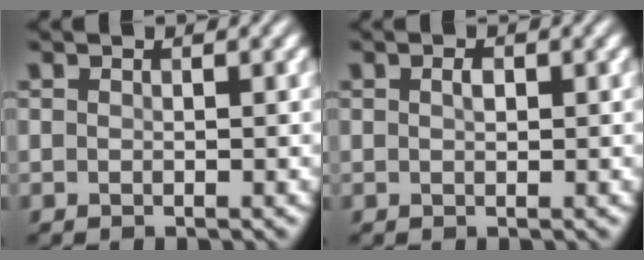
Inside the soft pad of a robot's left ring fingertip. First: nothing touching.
{"total": 0.9, "force": [0.2, 0.5, 0.7], "torque": [-0.014, 0.003, 0.003]}